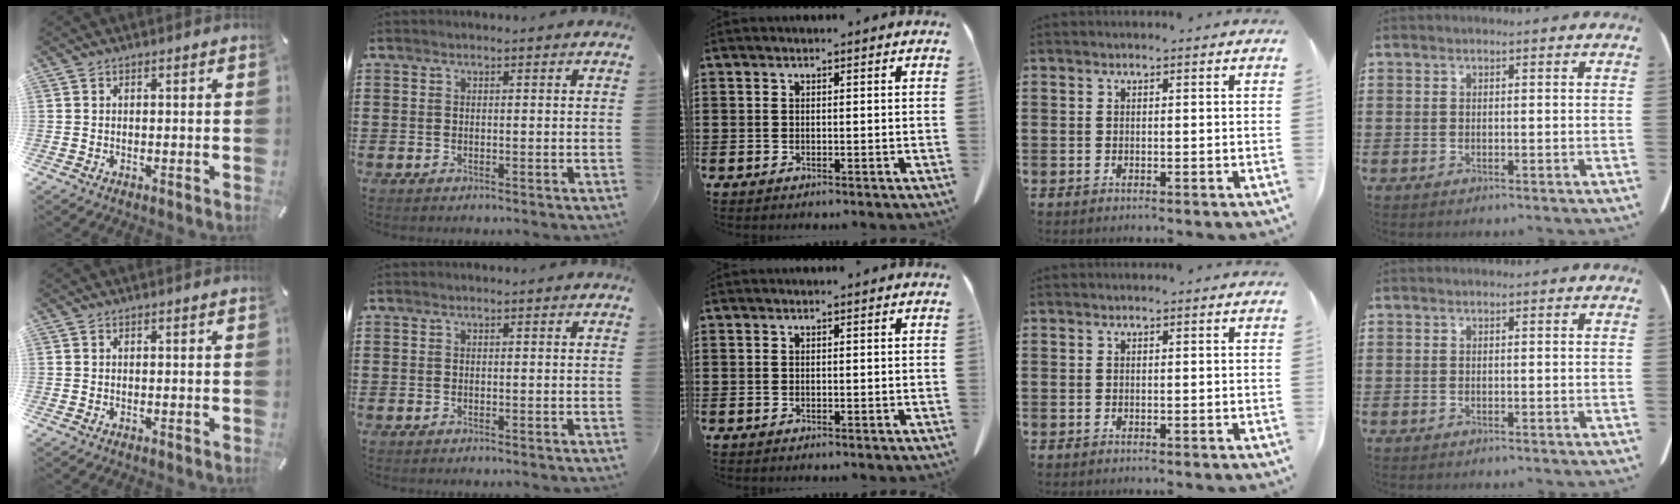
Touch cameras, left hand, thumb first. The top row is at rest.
{}